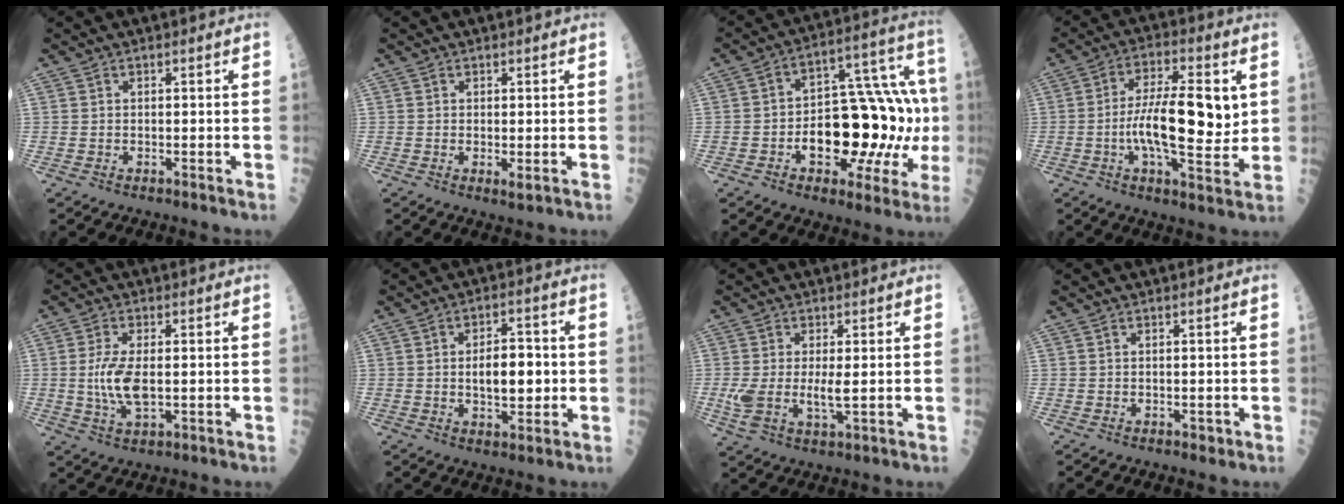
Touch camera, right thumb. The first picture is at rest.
{"total": 1.4, "force": [-0.1, 0.4, 1.4], "torque": [-0.025, -0.006, -0.001]}
{"total": 23.6, "force": [-3.1, 11.9, 20.1], "torque": [-0.264, 0.049, -0.031]}
{"total": 14.8, "force": [0.7, 5.0, 13.9], "torque": [-0.225, 0.001, 0.010]}
{"total": 7.3, "force": [-0.2, 2.9, 6.7], "torque": [-0.139, -0.008, -0.001]}
{"total": 8.0, "force": [-0.1, 4.1, 6.9], "torque": [-0.084, 0.005, 0.000]}
{"total": 6.5, "force": [0.0, 2.2, 6.1], "torque": [-0.139, -0.012, 0.004]}
{"total": 0.6, "force": [-0.2, 0.4, 0.4], "torque": [0.001, 0.001, -0.003]}